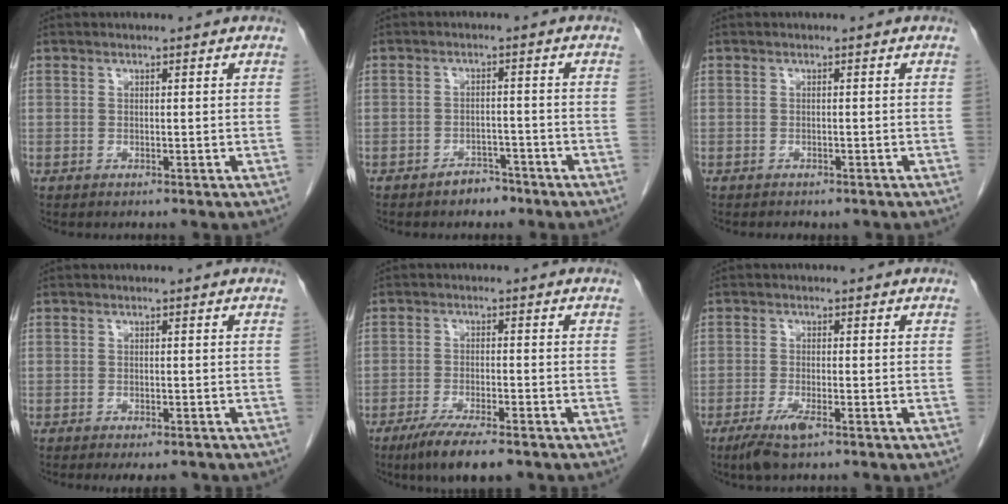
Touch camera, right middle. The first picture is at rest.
{"total": 3.0, "force": [-2.4, 1.7, 0.9], "torque": [-0.016, 0.006, -0.032]}
{"total": 2.0, "force": [-1.6, 0.9, 0.7], "torque": [-0.012, -0.002, -0.016]}
{"total": 3.5, "force": [-2.8, 1.2, 1.7], "torque": [-0.017, -0.005, -0.035]}
{"total": 8.1, "force": [-5.8, 1.3, 5.5], "torque": [-0.089, -0.017, -0.091]}
{"total": 3.9, "force": [-2.4, 0.5, 2.9], "torque": [-0.067, -0.010, -0.045]}